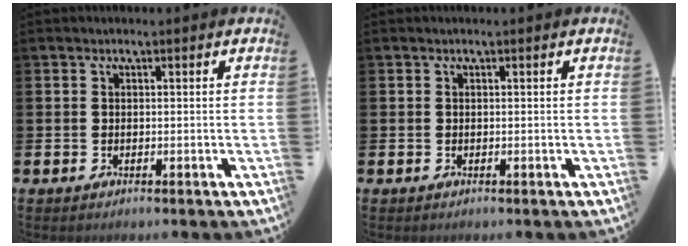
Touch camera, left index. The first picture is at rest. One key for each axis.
{"total": 0.0}